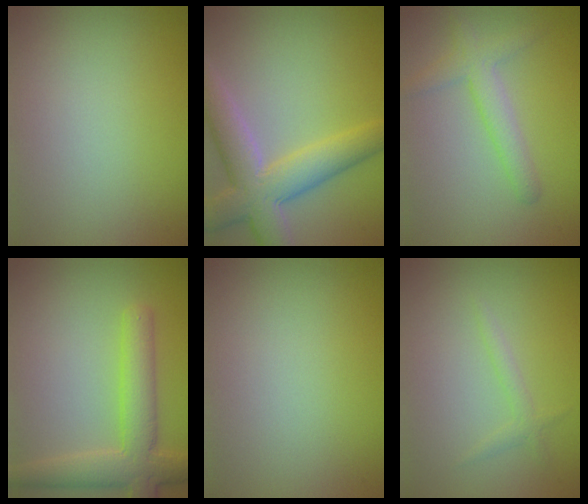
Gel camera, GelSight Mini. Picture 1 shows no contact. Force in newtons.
{"total": 7.1, "press": 7.1, "slide": 0.4}
{"total": 2.9, "press": 2.8, "slide": 0.2}
{"total": 5.4, "press": 5.4, "slide": 0.2}
{"total": 0.0}
{"total": 1.1, "press": 1.1, "slide": 0.2}